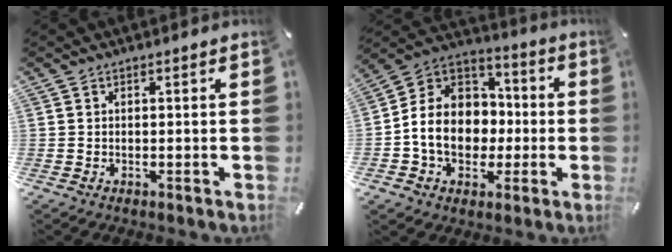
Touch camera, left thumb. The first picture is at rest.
{"total": 13.2, "force": [-2.7, 11.4, 6.0], "torque": [-0.141, 0.011, -0.045]}